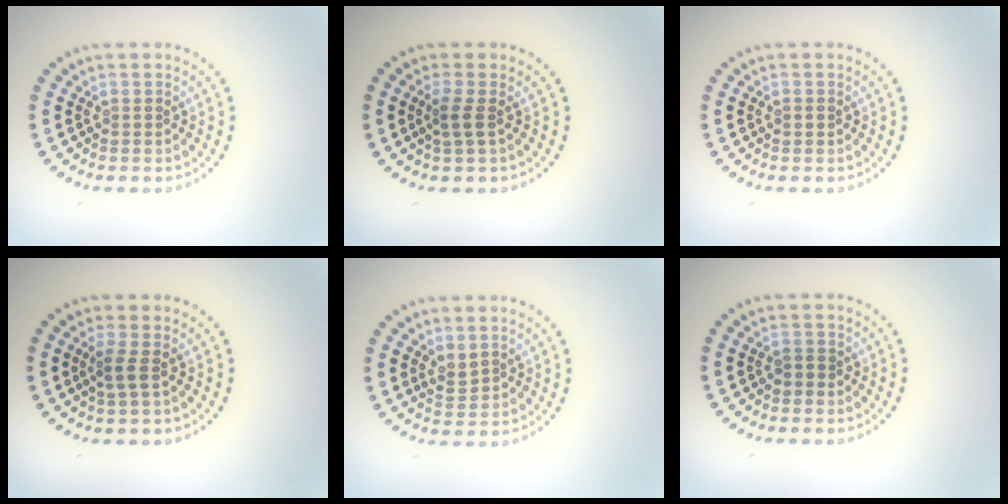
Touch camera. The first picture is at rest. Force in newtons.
{"total": 1.6, "press": 1.3, "slide": 0.9}
{"total": 0.9, "press": 0.9, "slide": 0.1}
{"total": 1.5, "press": 1.3, "slide": 0.9}
{"total": 1.8, "press": 1.6, "slide": 0.8}
{"total": 0.9, "press": 0.9, "slide": 0.2}